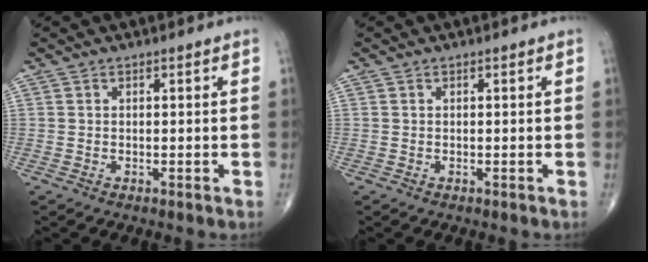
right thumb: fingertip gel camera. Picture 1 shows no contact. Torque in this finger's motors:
{"motor_torque": [0.13, 0.13, -0.02, 0.02, 0.00]}